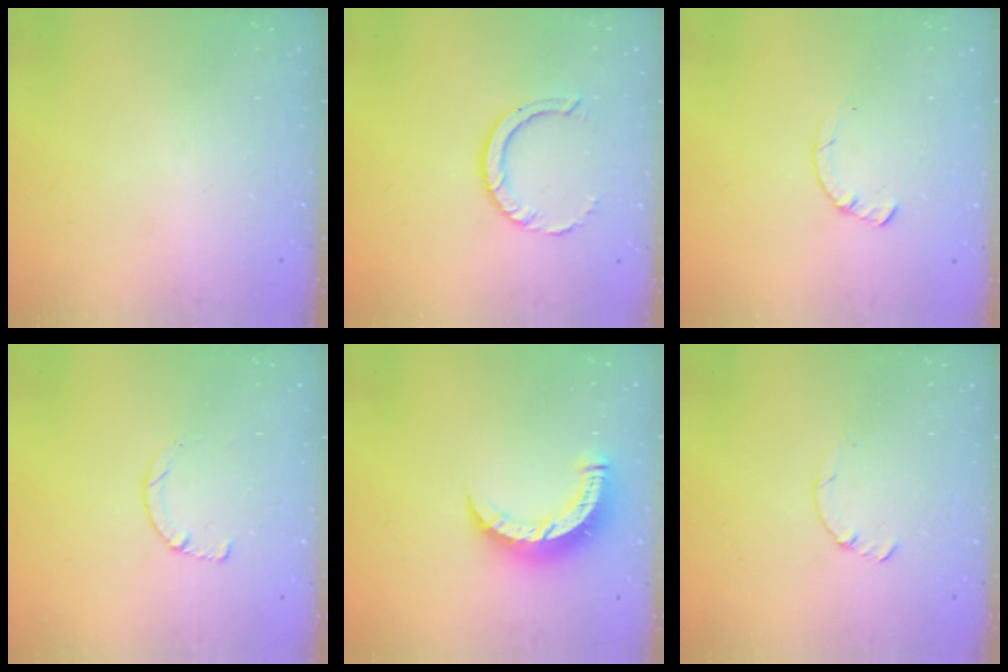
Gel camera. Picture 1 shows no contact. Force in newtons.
{"total": 7.2, "press": 7.2, "slide": 0.5}
{"total": 1.4, "press": 1.4, "slide": 0.2}
{"total": 2.5, "press": 2.5, "slide": 0.3}
{"total": 8.6, "press": 8.6, "slide": 0.6}
{"total": 0.0}